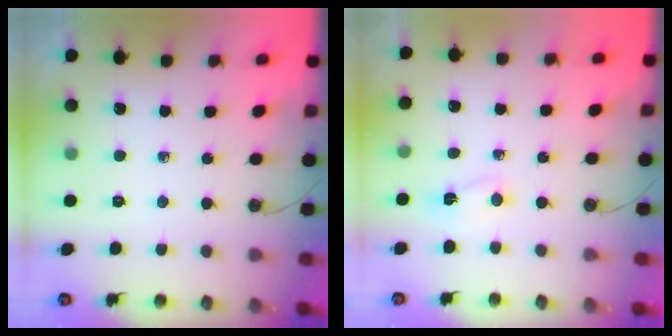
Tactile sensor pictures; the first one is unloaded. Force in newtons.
{"total": 2.8, "press": 2.7, "slide": 0.5}